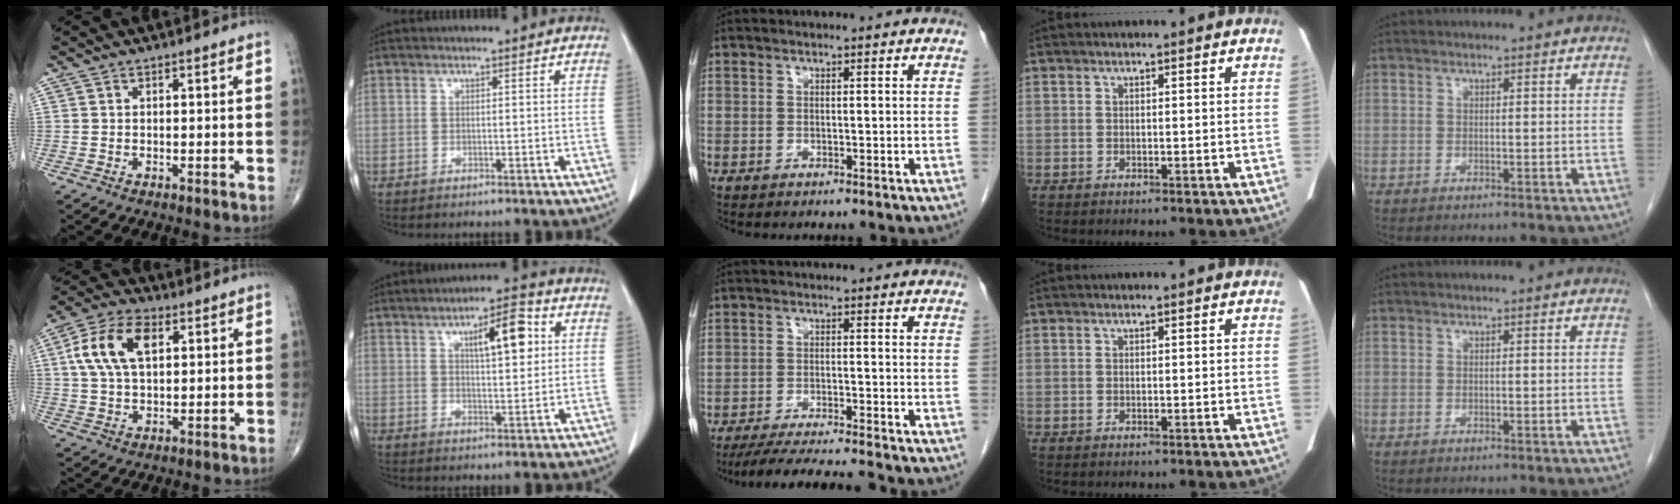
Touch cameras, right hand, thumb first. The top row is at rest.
{"thumb": {"total": 11.8, "force": [3.2, 6.6, 9.2], "torque": [-0.177, 0.013, 0.057]}, "index": {"total": 8.5, "force": [2.9, 2.4, 7.6], "torque": [-0.118, 0.012, 0.046]}, "middle": {"total": 9.6, "force": [-8.8, -0.4, 4.0], "torque": [-0.060, -0.013, -0.140]}}